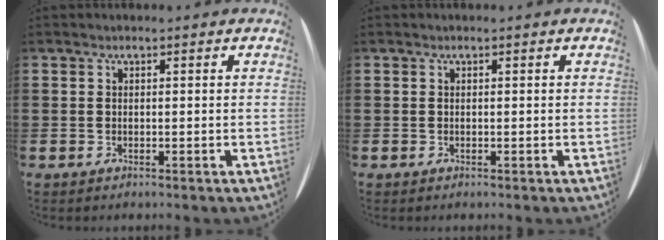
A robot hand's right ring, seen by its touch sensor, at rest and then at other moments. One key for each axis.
{"total": 0.0}